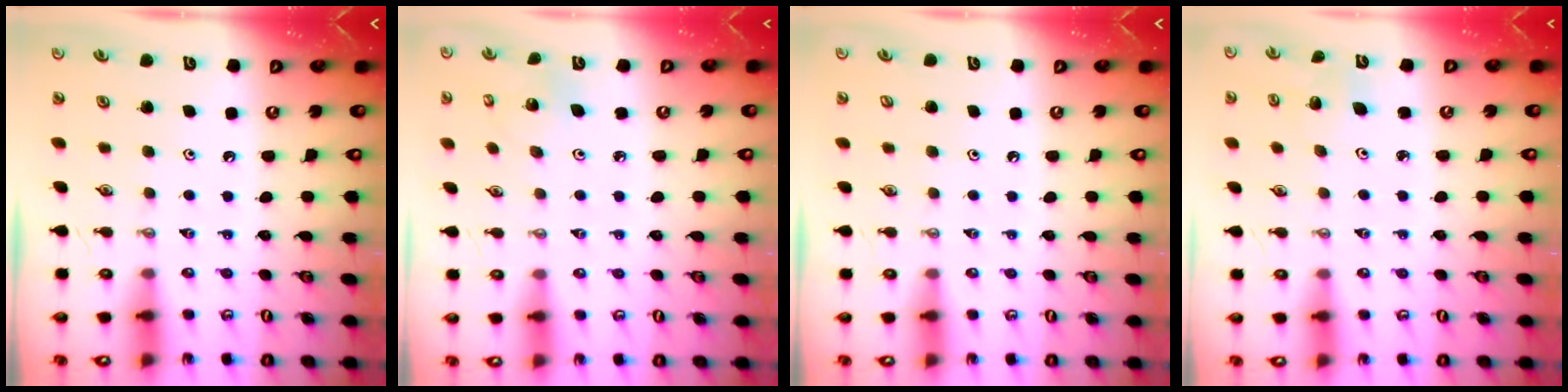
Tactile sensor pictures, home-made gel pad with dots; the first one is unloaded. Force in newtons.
{"total": 3.2, "press": 3.2, "slide": 0.1}
{"total": 0.7, "press": 0.1, "slide": 0.7}
{"total": 2.8, "press": 2.5, "slide": 1.3}